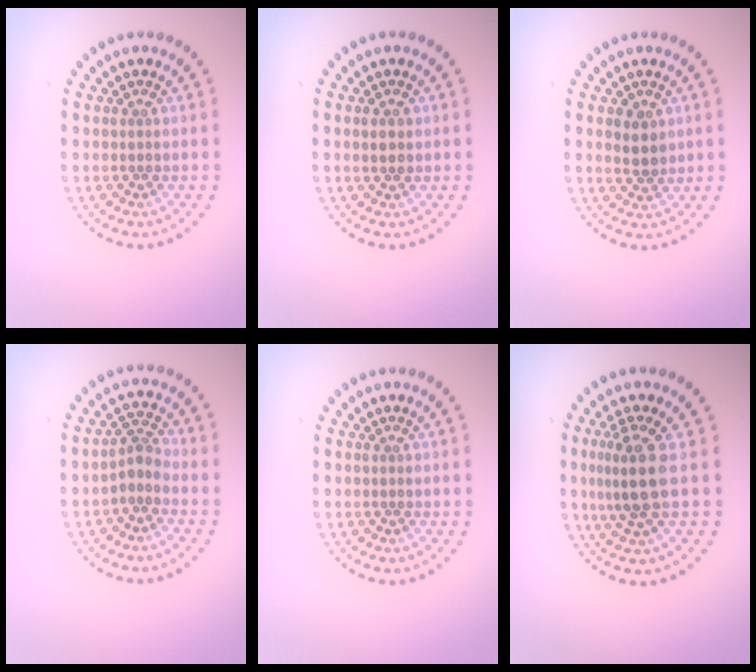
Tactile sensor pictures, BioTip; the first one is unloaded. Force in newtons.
{"total": 1.2, "press": 1.2, "slide": 0.4}
{"total": 1.8, "press": 1.7, "slide": 0.6}
{"total": 2.0, "press": 1.6, "slide": 1.3}
{"total": 0.0}
{"total": 4.0, "press": 3.4, "slide": 2.0}